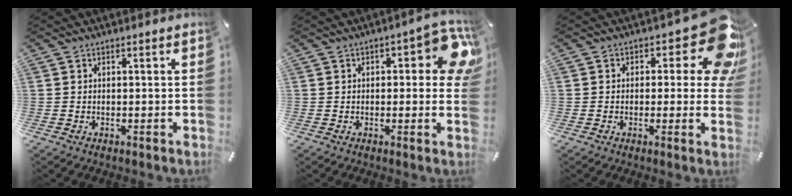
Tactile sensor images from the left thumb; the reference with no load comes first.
{"total": 11.3, "force": [2.2, 4.9, 9.9], "torque": [-0.114, -0.013, 0.035]}
{"total": 14.5, "force": [5.8, 6.5, 11.6], "torque": [-0.137, -0.044, 0.098]}